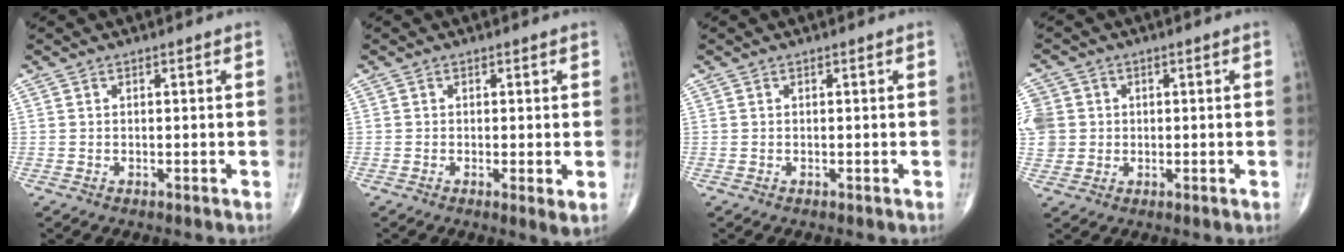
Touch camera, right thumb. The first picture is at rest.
{"total": 2.2, "force": [-0.2, 0.4, 2.2], "torque": [-0.044, -0.011, -0.010]}
{"total": 0.0}
{"total": 9.2, "force": [1.1, 8.6, 3.2], "torque": [-0.074, 0.019, 0.029]}